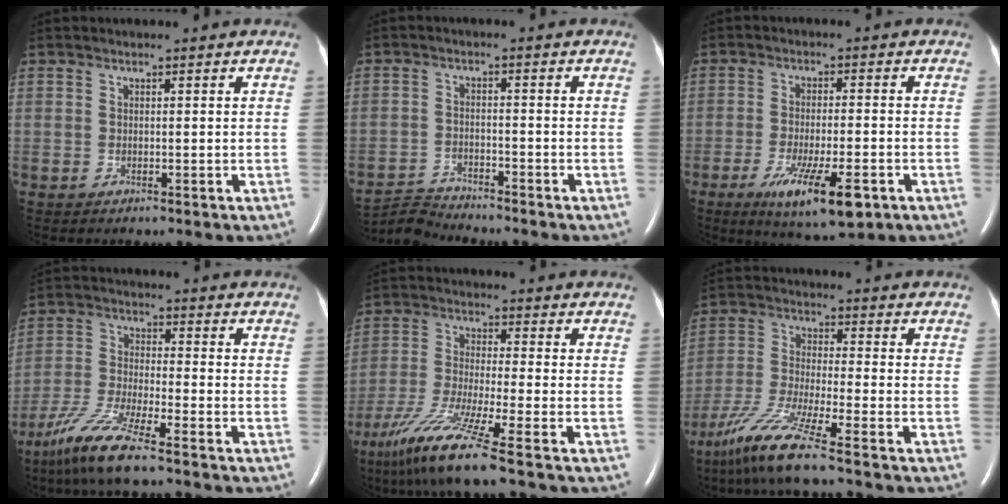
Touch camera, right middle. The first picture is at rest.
{"total": 4.5, "force": [-4.2, -0.8, -1.2], "torque": [0.019, -0.014, -0.080]}
{"total": 10.4, "force": [-5.2, 2.0, 8.8], "torque": [-0.153, -0.024, -0.078]}
{"total": 9.5, "force": [-6.9, 0.3, 6.5], "torque": [-0.141, -0.028, -0.136]}
{"total": 11.2, "force": [-7.4, -1.1, 8.3], "torque": [-0.172, -0.041, -0.140]}
{"total": 10.2, "force": [-7.3, -0.8, 7.2], "torque": [-0.152, -0.038, -0.141]}